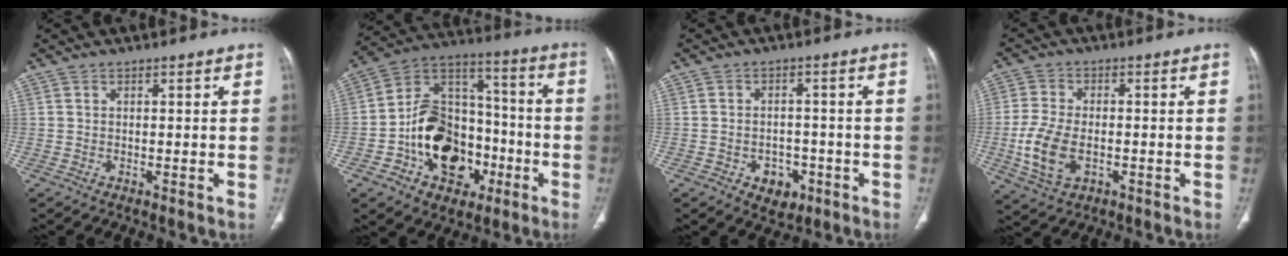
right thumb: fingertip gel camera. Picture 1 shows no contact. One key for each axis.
{"total": 20.3, "fx": -6.2, "fy": 14.7, "fz": 12.6, "tx": -0.160, "ty": 0.062, "tz": -0.097}
{"total": 5.4, "fx": -2.4, "fy": 4.0, "fz": 2.6, "tx": -0.015, "ty": 0.018, "tz": -0.026}
{"total": 9.4, "fx": -2.2, "fy": 5.7, "fz": 7.1, "tx": -0.153, "ty": 0.001, "tz": -0.037}